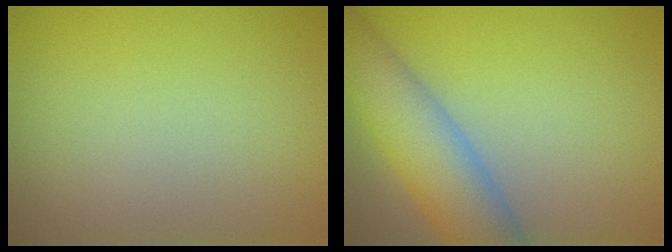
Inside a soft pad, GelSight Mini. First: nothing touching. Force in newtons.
{"total": 7.1, "press": 7.0, "slide": 0.2}